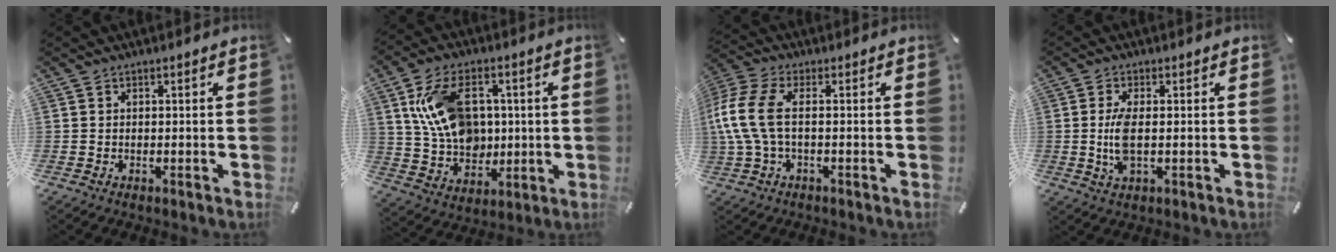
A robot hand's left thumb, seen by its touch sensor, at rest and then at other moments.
{"total": 15.2, "force": [3.1, 11.2, 9.8], "torque": [-0.206, 0.008, 0.060]}
{"total": 10.2, "force": [-0.2, 5.0, 8.9], "torque": [-0.198, -0.006, -0.001]}
{"total": 6.0, "force": [-0.1, 1.9, 5.7], "torque": [-0.130, -0.011, -0.008]}